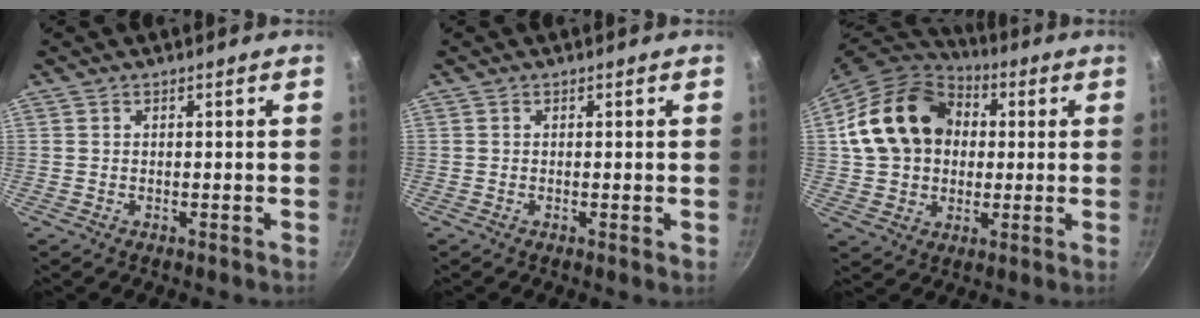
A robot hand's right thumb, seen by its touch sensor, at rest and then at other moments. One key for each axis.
{"total": 0.6, "fx": -0.1, "fy": 0.0, "fz": 0.6, "tx": -0.009, "ty": -0.003, "tz": -0.003}
{"total": 19.4, "fx": 3.3, "fy": 15.2, "fz": 11.7, "tx": -0.185, "ty": 0.028, "tz": 0.054}